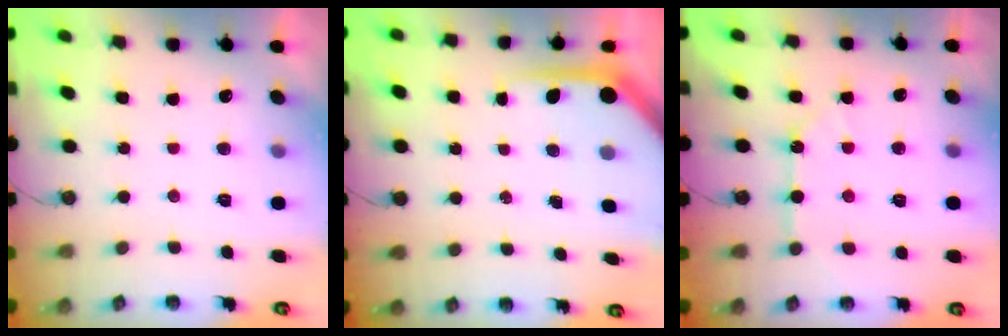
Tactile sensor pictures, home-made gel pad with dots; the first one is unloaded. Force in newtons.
{"total": 7.4, "press": 7.4, "slide": 0.7}
{"total": 10.2, "press": 10.1, "slide": 1.1}